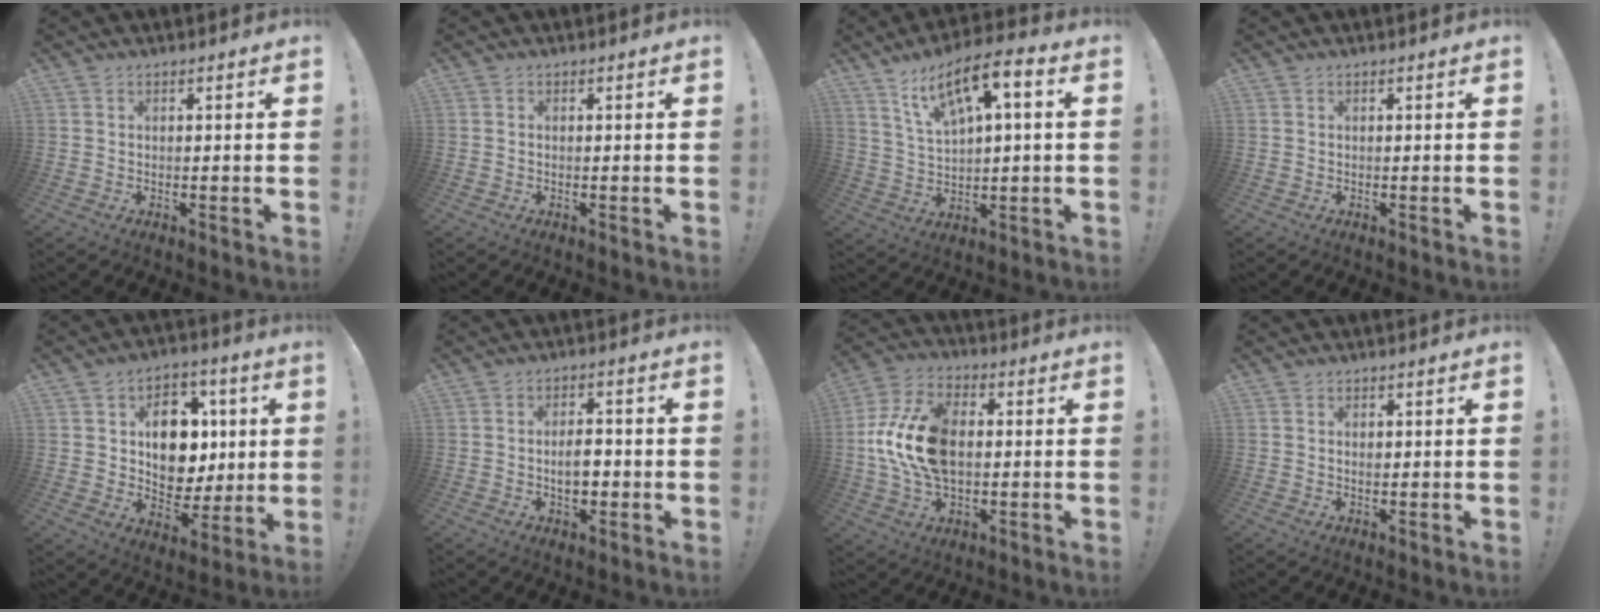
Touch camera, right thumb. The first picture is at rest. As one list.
[{"total": 0.0}, {"total": 11.3, "force": [5.3, 3.4, 9.3], "torque": [-0.165, -0.019, 0.092]}, {"total": 0.0}, {"total": 15.0, "force": [3.7, 11.6, 8.8], "torque": [-0.103, -0.011, 0.076]}, {"total": 6.0, "force": [-1.1, 3.7, 4.6], "torque": [-0.062, 0.002, -0.024]}, {"total": 18.8, "force": [0.2, 12.2, 14.3], "torque": [-0.268, 0.016, 0.008]}, {"total": 0.9, "force": [0.3, 0.6, 0.6], "torque": [-0.004, 0.000, 0.003]}]